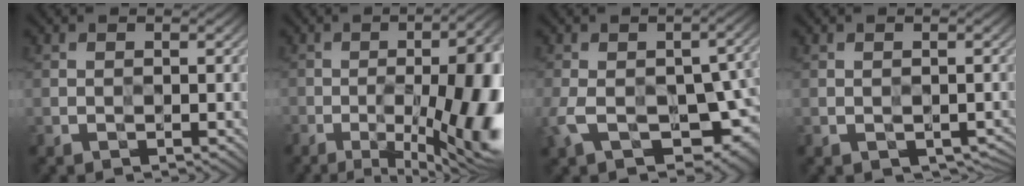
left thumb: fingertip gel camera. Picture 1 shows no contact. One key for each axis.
{"total": 17.7, "fx": -4.4, "fy": 6.1, "fz": 16.0, "tx": -0.194, "ty": -0.010, "tz": -0.058}
{"total": 13.0, "fx": -4.0, "fy": 7.4, "fz": 10.0, "tx": -0.173, "ty": -0.036, "tz": -0.054}
{"total": 2.3, "fx": -1.0, "fy": 1.4, "fz": 1.5, "tx": -0.020, "ty": -0.010, "tz": -0.006}